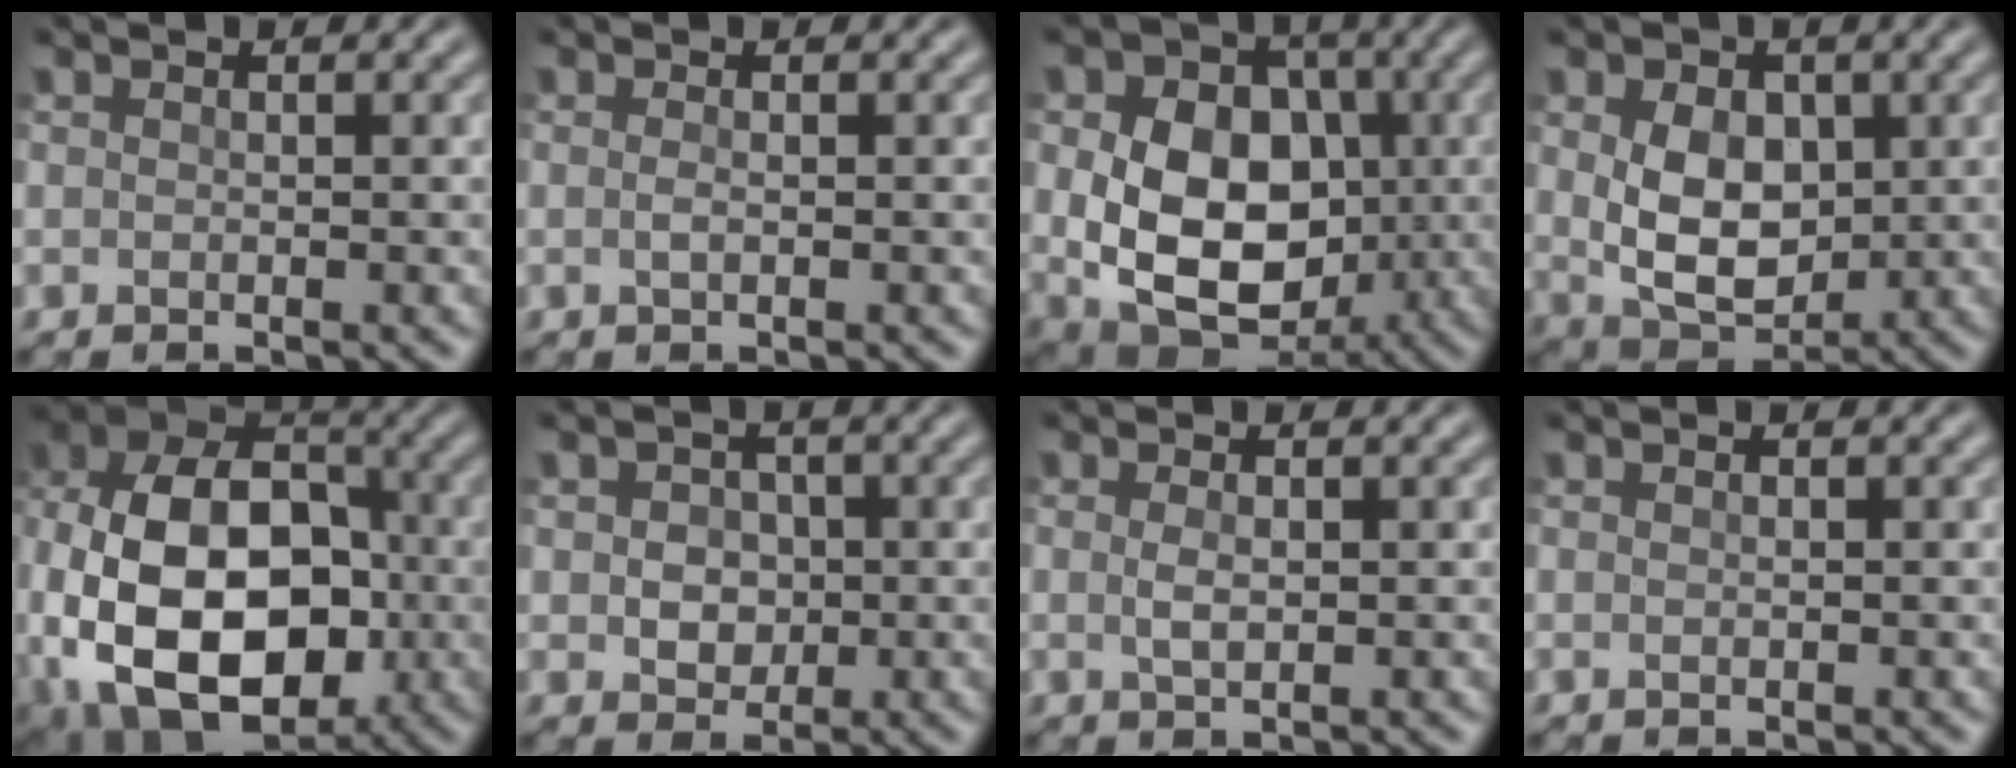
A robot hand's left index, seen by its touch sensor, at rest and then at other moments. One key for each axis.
{"total": 0.8, "fx": -0.1, "fy": 0.2, "fz": 0.7, "tx": -0.017, "ty": -0.001, "tz": -0.003}
{"total": 12.4, "fx": -0.1, "fy": 9.4, "fz": 8.1, "tx": -0.125, "ty": -0.019, "tz": 0.003}
{"total": 6.4, "fx": 0.6, "fy": 4.6, "fz": 4.4, "tx": -0.087, "ty": -0.010, "tz": 0.019}
{"total": 17.8, "fx": -3.0, "fy": 12.3, "fz": 12.5, "tx": -0.221, "ty": -0.026, "tz": -0.034}
{"total": 3.0, "fx": 0.1, "fy": 2.5, "fz": 1.6, "tx": -0.022, "ty": -0.001, "tz": -0.006}
{"total": 1.3, "fx": 0.1, "fy": 0.5, "fz": 1.2, "tx": -0.028, "ty": 0.000, "tz": 0.004}
{"total": 0.0}